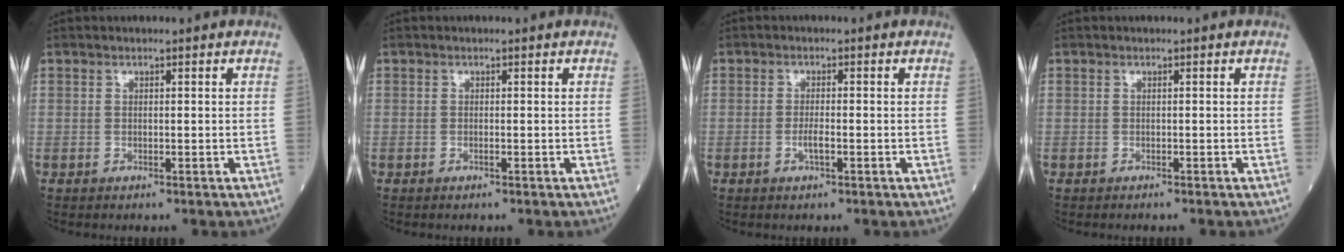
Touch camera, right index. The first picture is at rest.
{"total": 0.0}
{"total": 1.8, "force": [-0.6, 0.2, 1.7], "torque": [-0.034, -0.001, -0.010]}
{"total": 0.9, "force": [-0.7, 0.0, 0.5], "torque": [-0.009, 0.000, -0.007]}